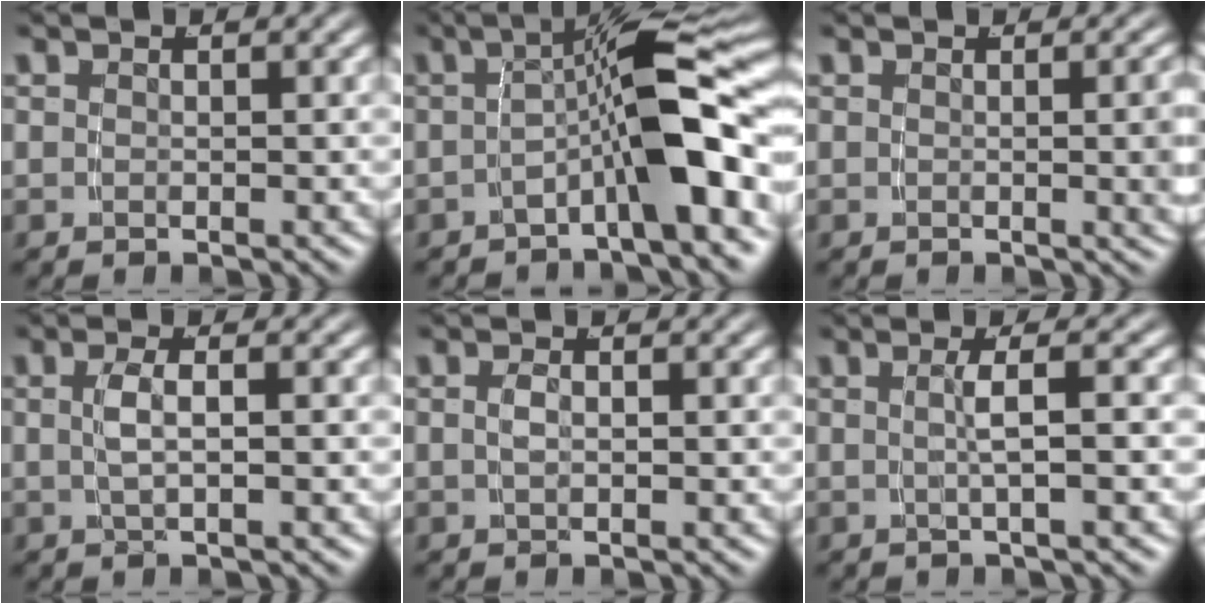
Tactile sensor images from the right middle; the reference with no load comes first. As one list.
[{"total": 7.4, "force": [-1.4, 1.2, 7.2], "torque": [-0.100, 0.016, -0.022]}, {"total": 2.5, "force": [0.1, 0.2, 2.5], "torque": [-0.016, 0.004, -0.002]}, {"total": 1.9, "force": [-0.3, -0.3, 1.9], "torque": [-0.039, 0.000, 0.001]}, {"total": 0.9, "force": [-0.4, -0.3, 0.8], "torque": [-0.012, -0.001, -0.002]}, {"total": 2.2, "force": [-0.3, -0.7, 2.0], "torque": [-0.032, 0.006, -0.005]}]